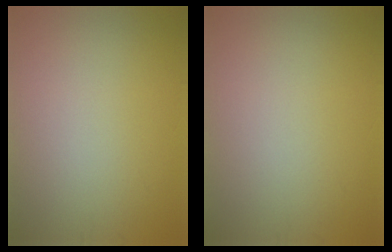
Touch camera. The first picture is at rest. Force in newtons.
{"total": 0.0}